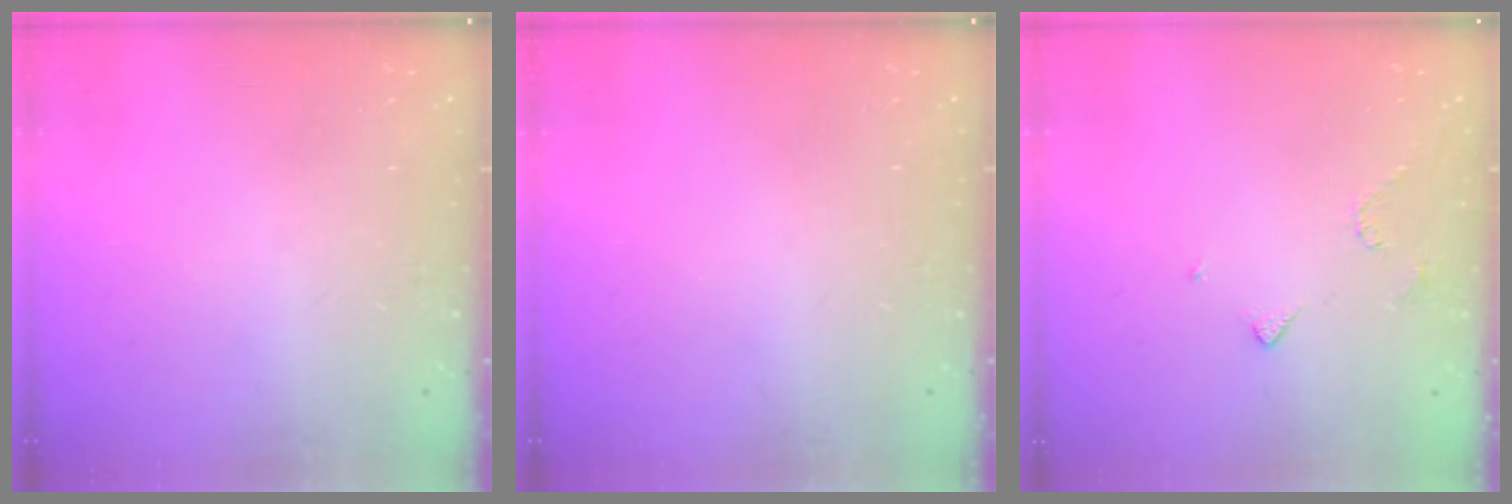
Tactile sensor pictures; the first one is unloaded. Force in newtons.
{"total": 0.0}
{"total": 3.2, "press": 3.1, "slide": 0.7}